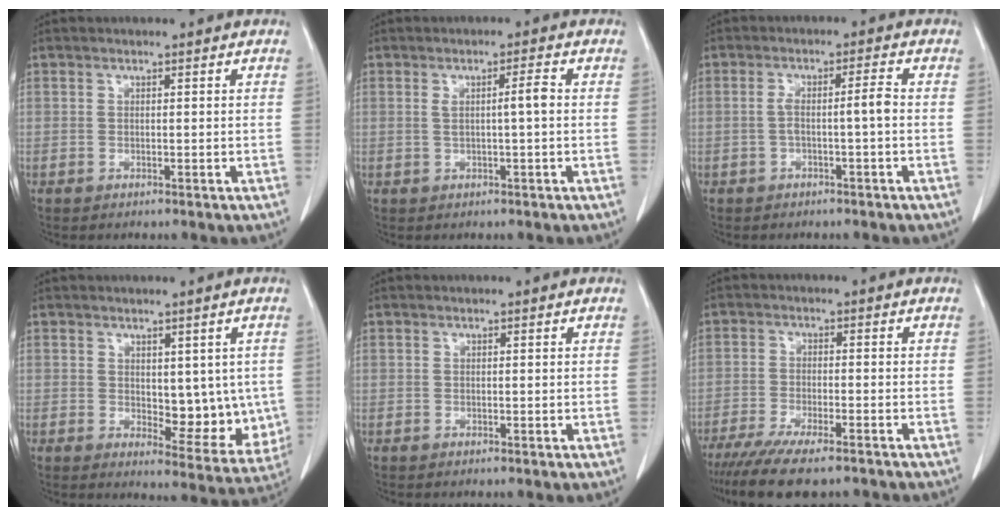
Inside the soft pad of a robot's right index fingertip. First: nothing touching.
{"total": 2.9, "force": [0.2, -0.1, 2.9], "torque": [-0.048, 0.002, 0.004]}
{"total": 3.6, "force": [-0.7, -0.1, 3.5], "torque": [-0.065, 0.017, -0.008]}
{"total": 8.9, "force": [0.3, 4.5, 7.6], "torque": [-0.076, -0.011, 0.018]}
{"total": 0.0}
{"total": 12.1, "force": [-9.8, 1.9, 6.8], "torque": [-0.106, -0.023, -0.150]}